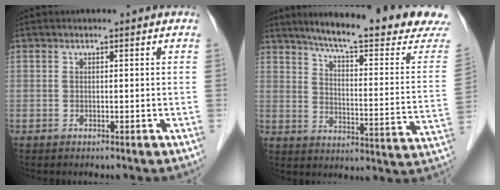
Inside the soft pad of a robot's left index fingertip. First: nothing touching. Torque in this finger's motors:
{"motor_torque": [-0.85, -1.29, 0.33, 0.08]}